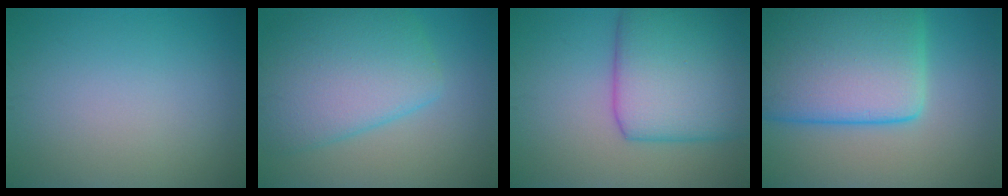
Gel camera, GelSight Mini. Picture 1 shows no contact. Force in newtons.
{"total": 8.1, "press": 8.1, "slide": 0.3}
{"total": 10.0, "press": 10.0, "slide": 0.2}
{"total": 14.6, "press": 14.6, "slide": 0.1}